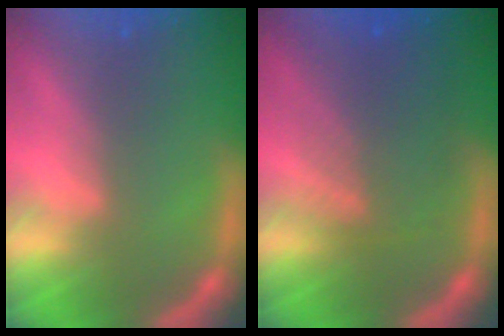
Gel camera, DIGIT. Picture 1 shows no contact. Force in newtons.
{"total": 6.6}